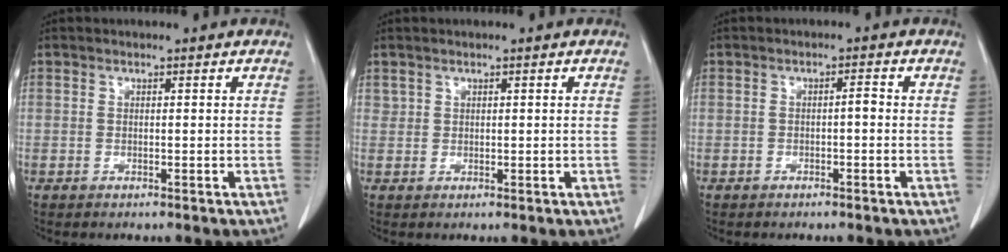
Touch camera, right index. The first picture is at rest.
{"total": 0.6, "force": [0.5, 0.2, 0.0], "torque": [0.007, 0.002, 0.011]}
{"total": 1.3, "force": [-0.3, 0.3, 1.2], "torque": [-0.020, 0.004, -0.005]}